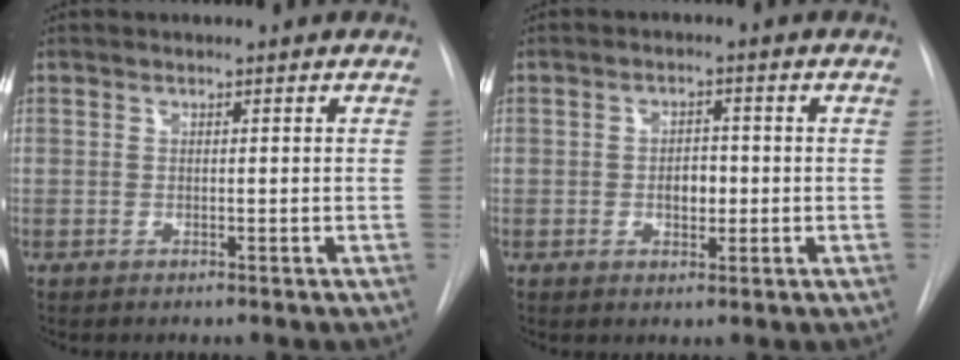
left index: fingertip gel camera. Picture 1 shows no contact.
{"total": 3.1, "force": [-1.3, 1.7, 2.2], "torque": [-0.031, -0.003, -0.016]}